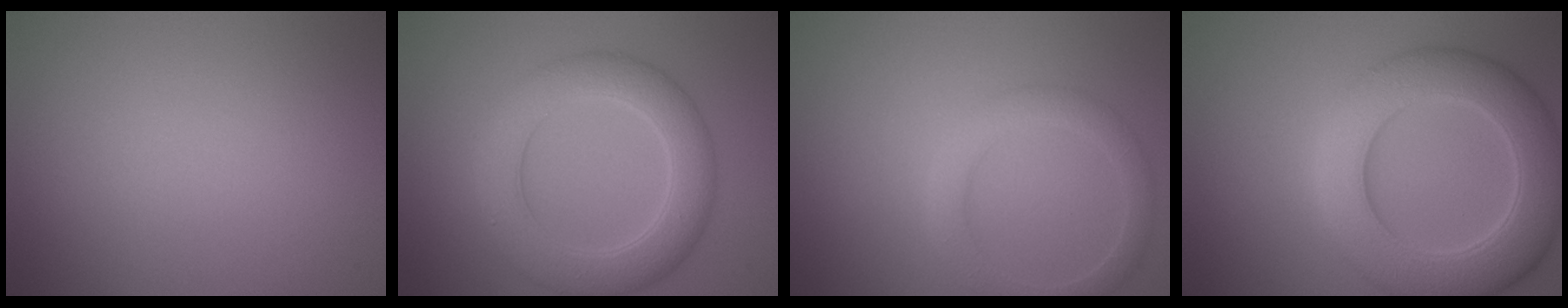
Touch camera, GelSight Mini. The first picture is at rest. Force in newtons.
{"total": 5.9, "press": 5.9, "slide": 0.4}
{"total": 2.7, "press": 2.7, "slide": 0.2}
{"total": 9.0, "press": 9.0, "slide": 0.3}